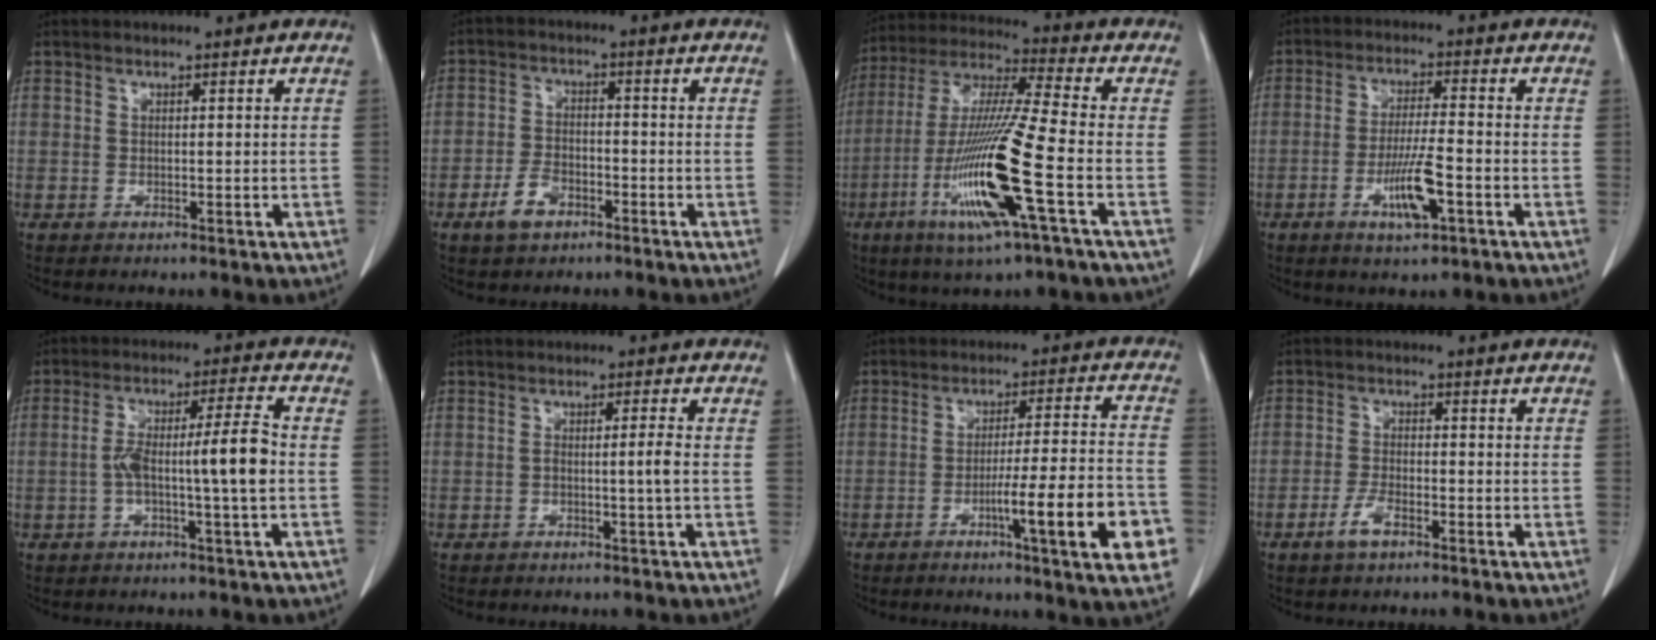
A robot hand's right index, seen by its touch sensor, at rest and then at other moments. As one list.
[{"total": 5.0, "force": [-2.9, 2.8, 3.0], "torque": [-0.062, 0.003, -0.050]}, {"total": 17.5, "force": [-5.8, -0.3, 16.5], "torque": [-0.344, -0.023, -0.117]}, {"total": 7.3, "force": [-2.9, 0.7, 6.6], "torque": [-0.125, -0.008, -0.051]}, {"total": 8.9, "force": [-1.4, -0.2, 8.8], "torque": [-0.159, 0.019, -0.026]}, {"total": 2.4, "force": [-0.6, -0.7, 2.2], "torque": [-0.039, 0.002, -0.010]}, {"total": 14.7, "force": [-5.5, 0.0, 13.6], "torque": [-0.176, -0.006, -0.077]}, {"total": 3.4, "force": [-2.1, 1.0, 2.5], "torque": [-0.053, 0.000, -0.041]}]